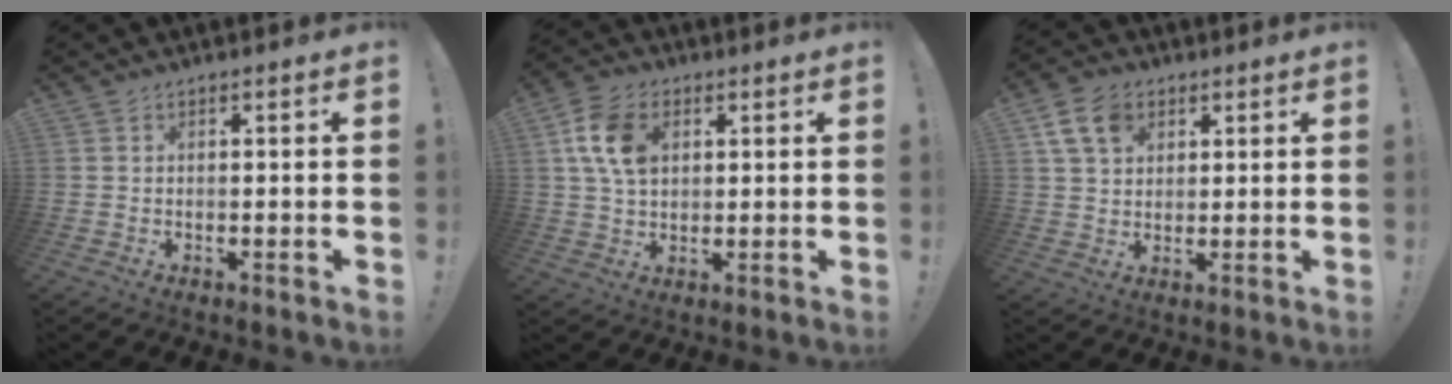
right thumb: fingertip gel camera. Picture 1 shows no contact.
{"total": 11.6, "force": [3.2, 8.3, 7.5], "torque": [-0.131, 0.008, 0.063]}
{"total": 9.4, "force": [4.5, 6.6, 4.9], "torque": [-0.077, -0.010, 0.089]}